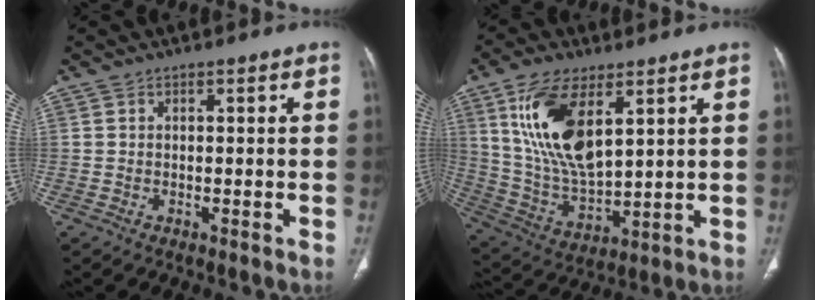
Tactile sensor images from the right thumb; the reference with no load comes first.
{"total": 16.8, "force": [7.0, 7.6, 13.3], "torque": [-0.251, -0.027, 0.146]}